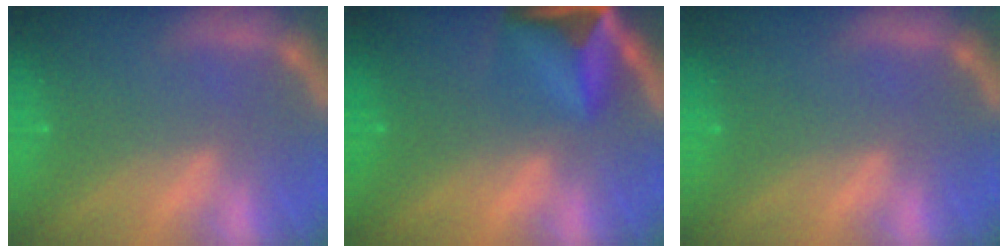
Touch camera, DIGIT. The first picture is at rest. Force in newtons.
{"total": 9.5}
{"total": 0.0}